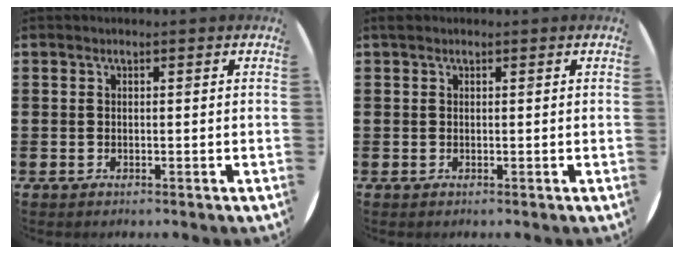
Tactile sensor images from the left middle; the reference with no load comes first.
{"total": 0.5, "force": [0.4, 0.3, 0.1], "torque": [0.004, -0.001, 0.006]}